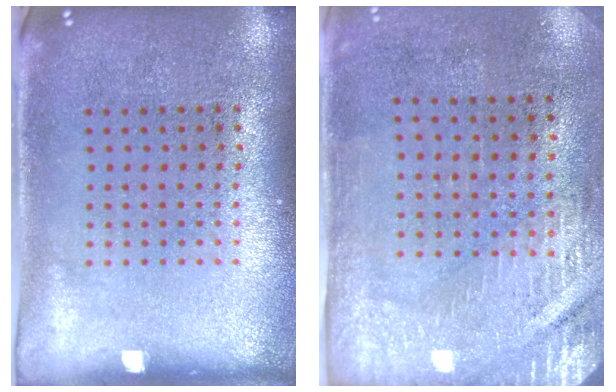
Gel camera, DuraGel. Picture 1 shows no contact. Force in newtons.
{"total": 2.9, "press": 2.5, "slide": 1.4}